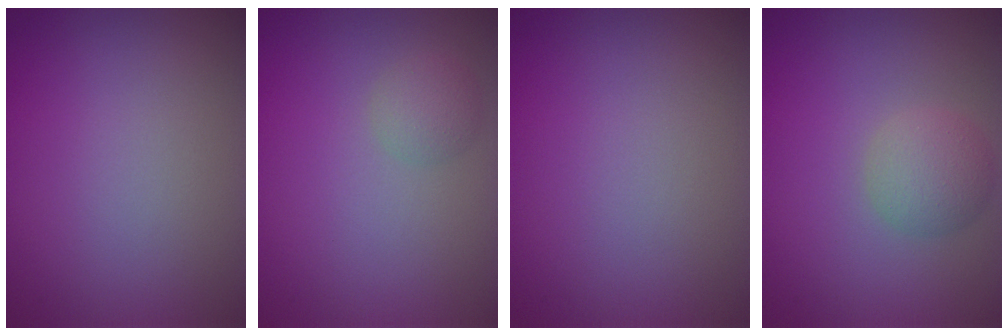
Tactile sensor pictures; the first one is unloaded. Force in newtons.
{"total": 1.5, "press": 1.5, "slide": 0.1}
{"total": 0.0}
{"total": 2.7, "press": 2.6, "slide": 0.2}